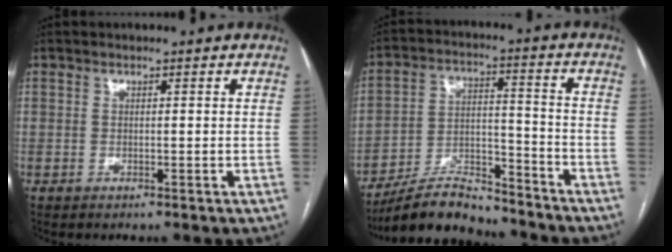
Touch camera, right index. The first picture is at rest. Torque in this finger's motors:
{"motor_torque": [-0.18, -1.09, 0.07, -0.02]}